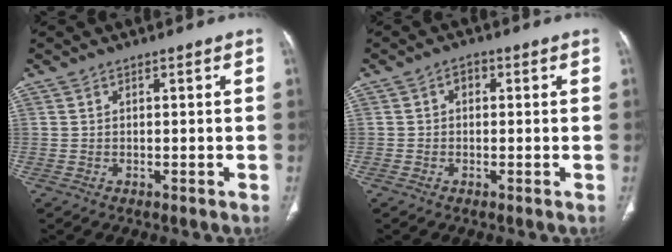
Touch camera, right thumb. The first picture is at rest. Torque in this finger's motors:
{"motor_torque": [-0.50, 0.55, 0.53, 0.29, 0.00]}